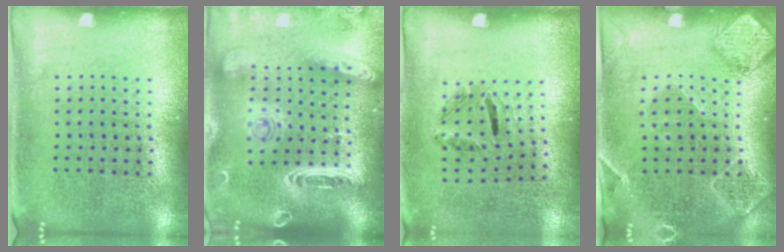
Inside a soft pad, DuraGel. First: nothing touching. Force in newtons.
{"total": 3.4, "press": 2.7, "slide": 2.0}
{"total": 1.3, "press": 0.7, "slide": 1.1}
{"total": 1.7, "press": 1.7, "slide": 0.5}